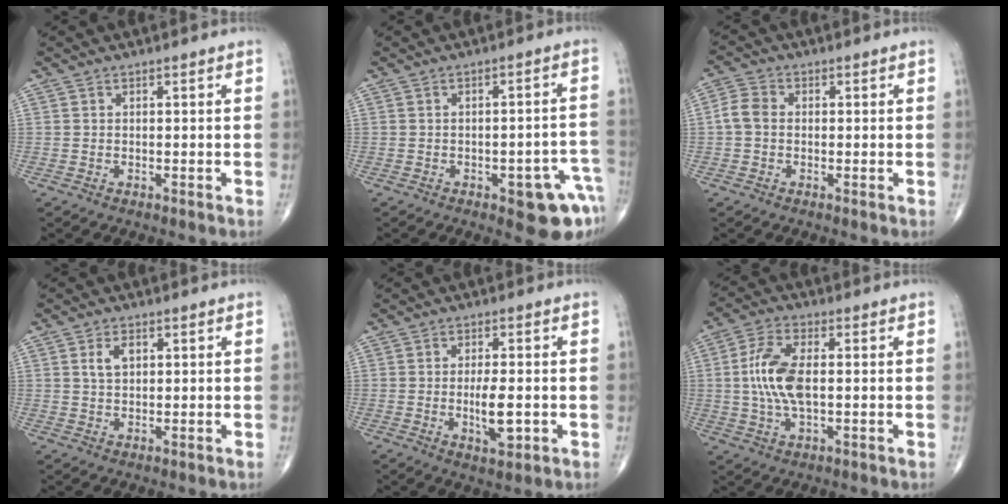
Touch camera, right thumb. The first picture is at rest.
{"total": 9.7, "force": [-4.5, 3.7, 7.8], "torque": [-0.065, 0.030, -0.047]}
{"total": 4.0, "force": [-0.3, 3.1, 2.5], "torque": [-0.049, 0.011, -0.013]}
{"total": 3.3, "force": [1.1, 2.1, 2.4], "torque": [-0.040, 0.001, 0.021]}
{"total": 6.1, "force": [-1.1, 2.2, 5.6], "torque": [-0.092, -0.008, -0.014]}
{"total": 9.9, "force": [0.2, 4.5, 8.8], "torque": [-0.192, 0.008, 0.003]}